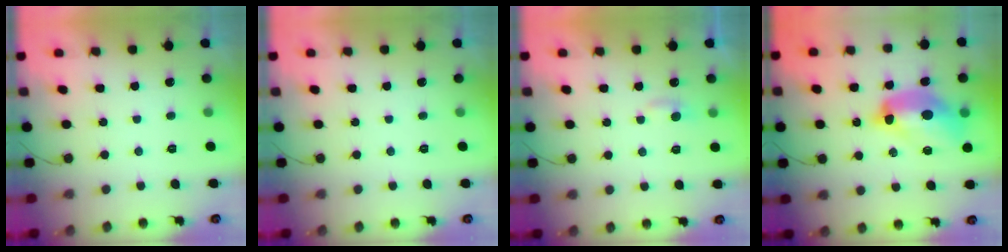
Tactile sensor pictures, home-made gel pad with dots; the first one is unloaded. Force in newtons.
{"total": 0.0}
{"total": 3.6, "press": 3.5, "slide": 0.4}
{"total": 14.6, "press": 14.6, "slide": 1.2}